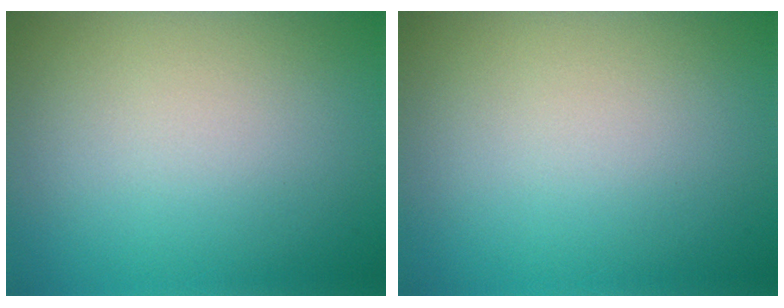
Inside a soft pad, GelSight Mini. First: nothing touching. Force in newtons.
{"total": 0.0}